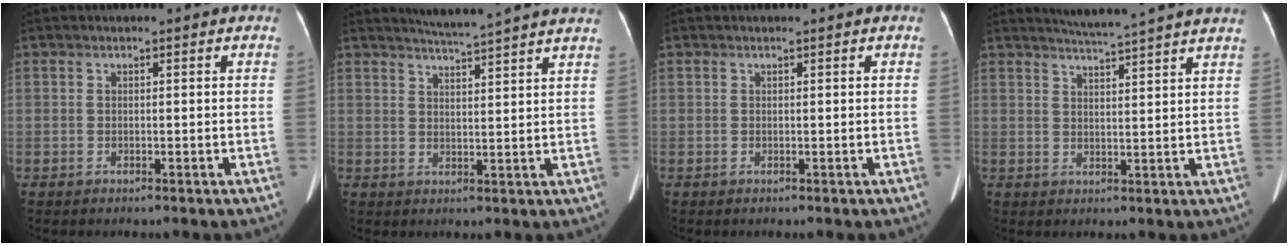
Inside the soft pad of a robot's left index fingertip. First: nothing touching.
{"total": 10.3, "force": [9.5, -1.2, 3.8], "torque": [-0.061, -0.001, 0.115]}
{"total": 0.0}
{"total": 10.6, "force": [9.8, -1.2, 4.0], "torque": [-0.067, 0.001, 0.119]}